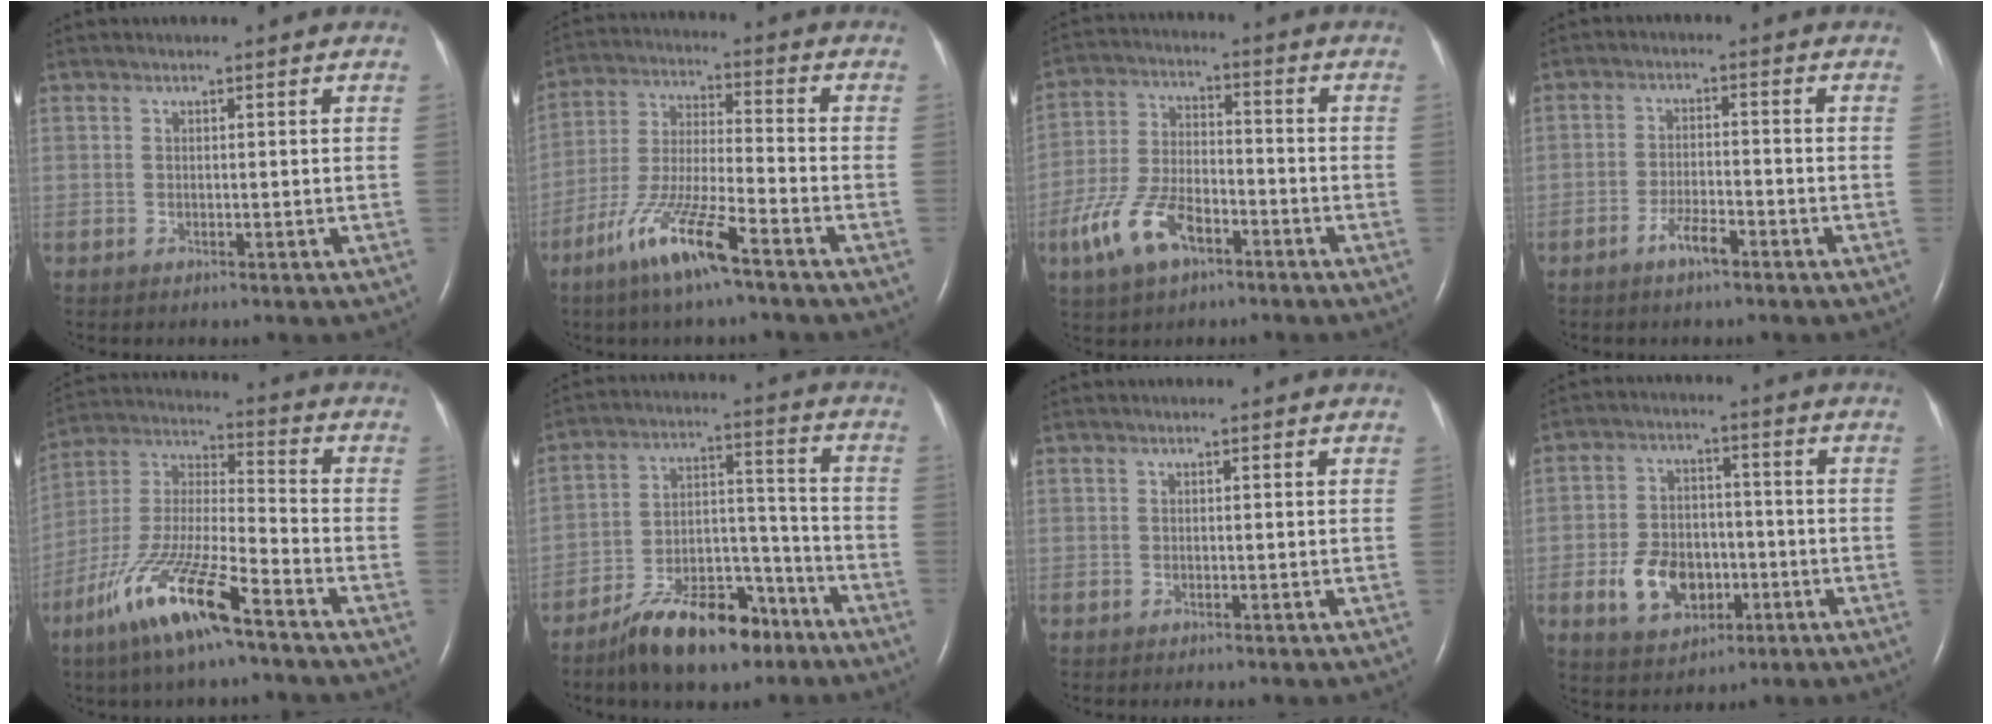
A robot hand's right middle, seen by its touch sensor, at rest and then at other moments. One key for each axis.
{"total": 11.6, "fx": -7.2, "fy": 0.6, "fz": 9.0, "tx": -0.185, "ty": -0.021, "tz": -0.142}
{"total": 10.2, "fx": -5.5, "fy": 4.6, "fz": 7.3, "tx": -0.171, "ty": 0.004, "tz": -0.101}
{"total": 3.6, "fx": -2.5, "fy": 0.7, "fz": 2.5, "tx": -0.045, "ty": 0.001, "tz": -0.047}
{"total": 15.3, "fx": -9.5, "fy": 2.0, "fz": 11.9, "tx": -0.252, "ty": -0.023, "tz": -0.180}
{"total": 13.8, "fx": -9.7, "fy": 5.4, "fz": 8.2, "tx": -0.131, "ty": 0.023, "tz": -0.164}
{"total": 0.0}
{"total": 9.0, "fx": -2.8, "fy": 6.3, "fz": 5.7, "tx": -0.115, "ty": 0.011, "tz": -0.041}